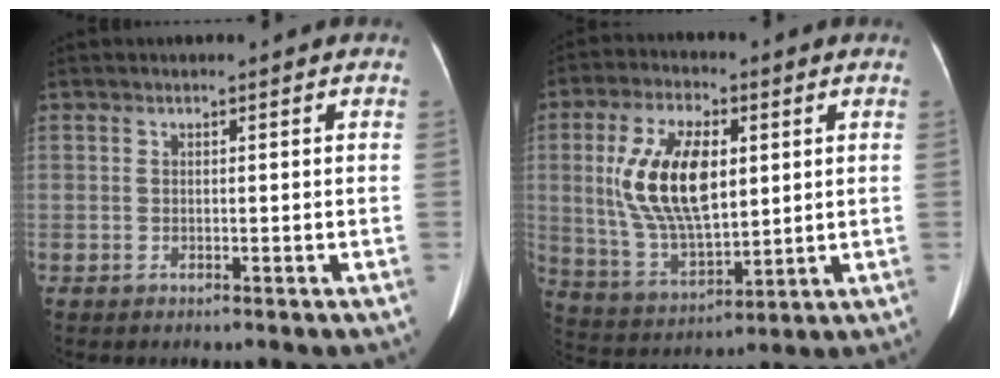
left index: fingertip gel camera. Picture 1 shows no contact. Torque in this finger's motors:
{"motor_torque": [1.85, -0.29, 1.05, 0.21]}